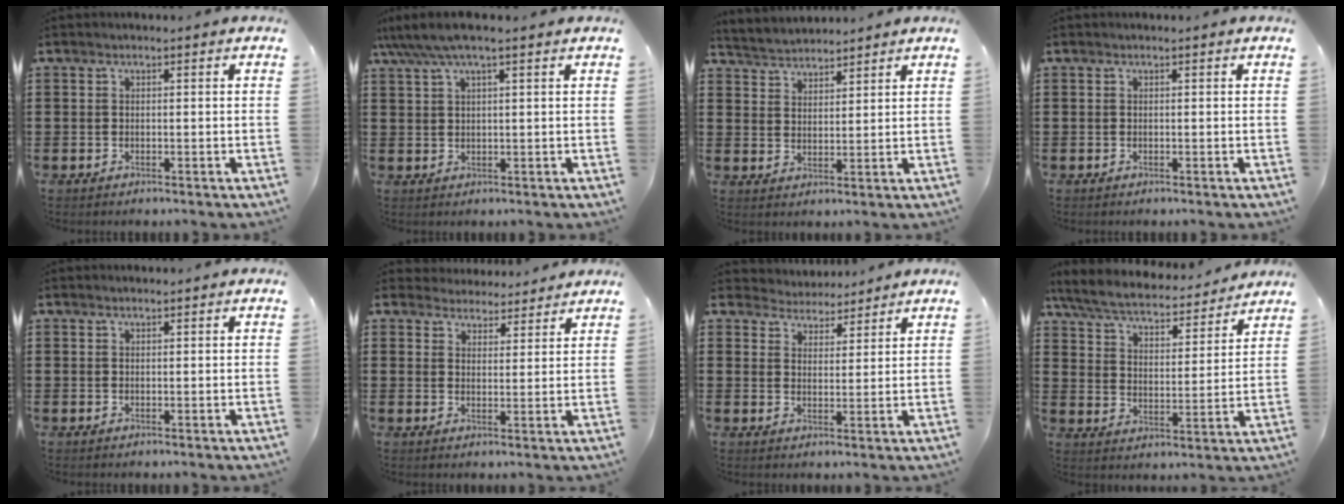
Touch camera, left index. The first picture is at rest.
{"total": 4.0, "force": [2.6, 0.5, 3.0], "torque": [-0.065, 0.003, 0.047]}
{"total": 3.4, "force": [3.3, 0.6, -0.2], "torque": [-0.011, -0.013, 0.060]}
{"total": 0.0}
{"total": 0.7, "force": [0.6, 0.0, 0.2], "torque": [-0.006, -0.001, 0.013]}
{"total": 3.6, "force": [3.6, 0.8, -0.1], "torque": [-0.014, -0.015, 0.066]}
{"total": 3.8, "force": [3.7, 0.9, -0.4], "torque": [-0.011, -0.018, 0.064]}
{"total": 6.0, "force": [5.4, 0.8, 2.3], "torque": [-0.071, -0.035, 0.089]}